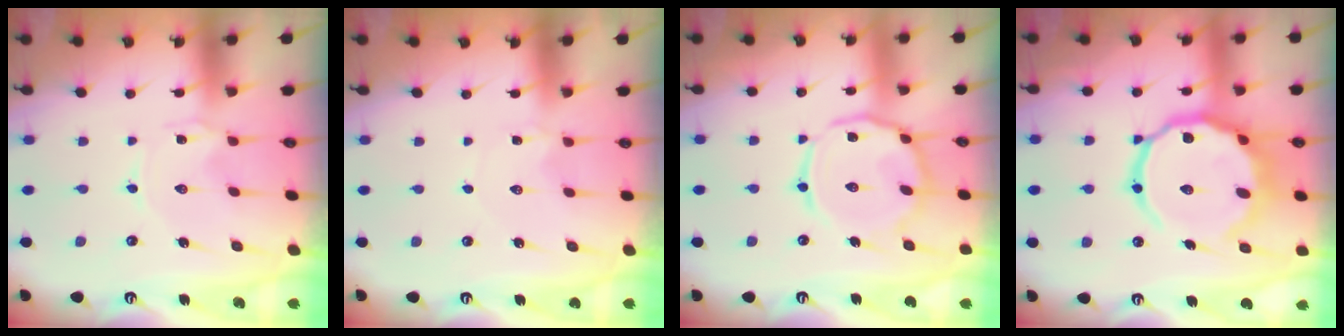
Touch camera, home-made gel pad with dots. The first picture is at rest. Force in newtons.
{"total": 1.1, "press": 1.1, "slide": 0.2}
{"total": 13.6, "press": 13.6, "slide": 1.0}
{"total": 18.9, "press": 18.9, "slide": 1.7}